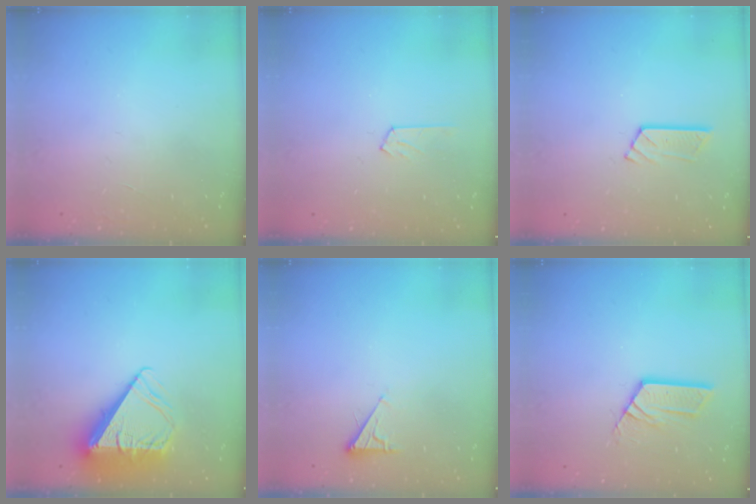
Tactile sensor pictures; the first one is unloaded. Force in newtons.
{"total": 6.4, "press": 6.3, "slide": 0.5}
{"total": 4.9, "press": 4.9, "slide": 0.3}
{"total": 11.2, "press": 11.1, "slide": 1.4}
{"total": 2.5, "press": 2.5, "slide": 0.4}
{"total": 8.0, "press": 8.0, "slide": 0.5}